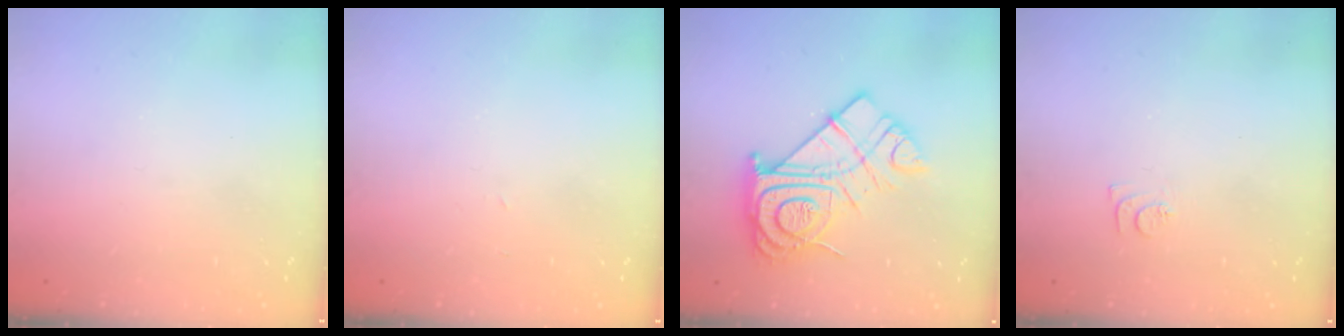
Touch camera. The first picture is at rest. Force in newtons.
{"total": 2.0, "press": 2.0, "slide": 0.3}
{"total": 18.9, "press": 18.9, "slide": 1.5}
{"total": 5.8, "press": 5.7, "slide": 0.4}